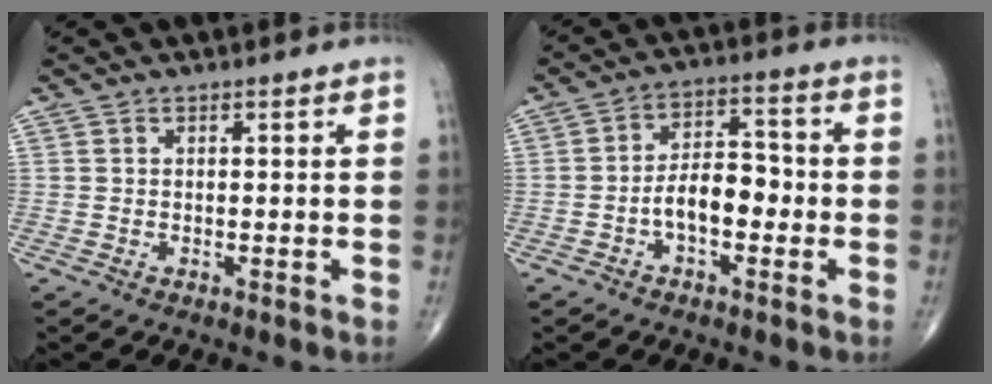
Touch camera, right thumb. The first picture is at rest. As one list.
[{"total": 7.9, "force": [-2.2, 4.3, 6.2], "torque": [-0.090, 0.032, -0.045]}]